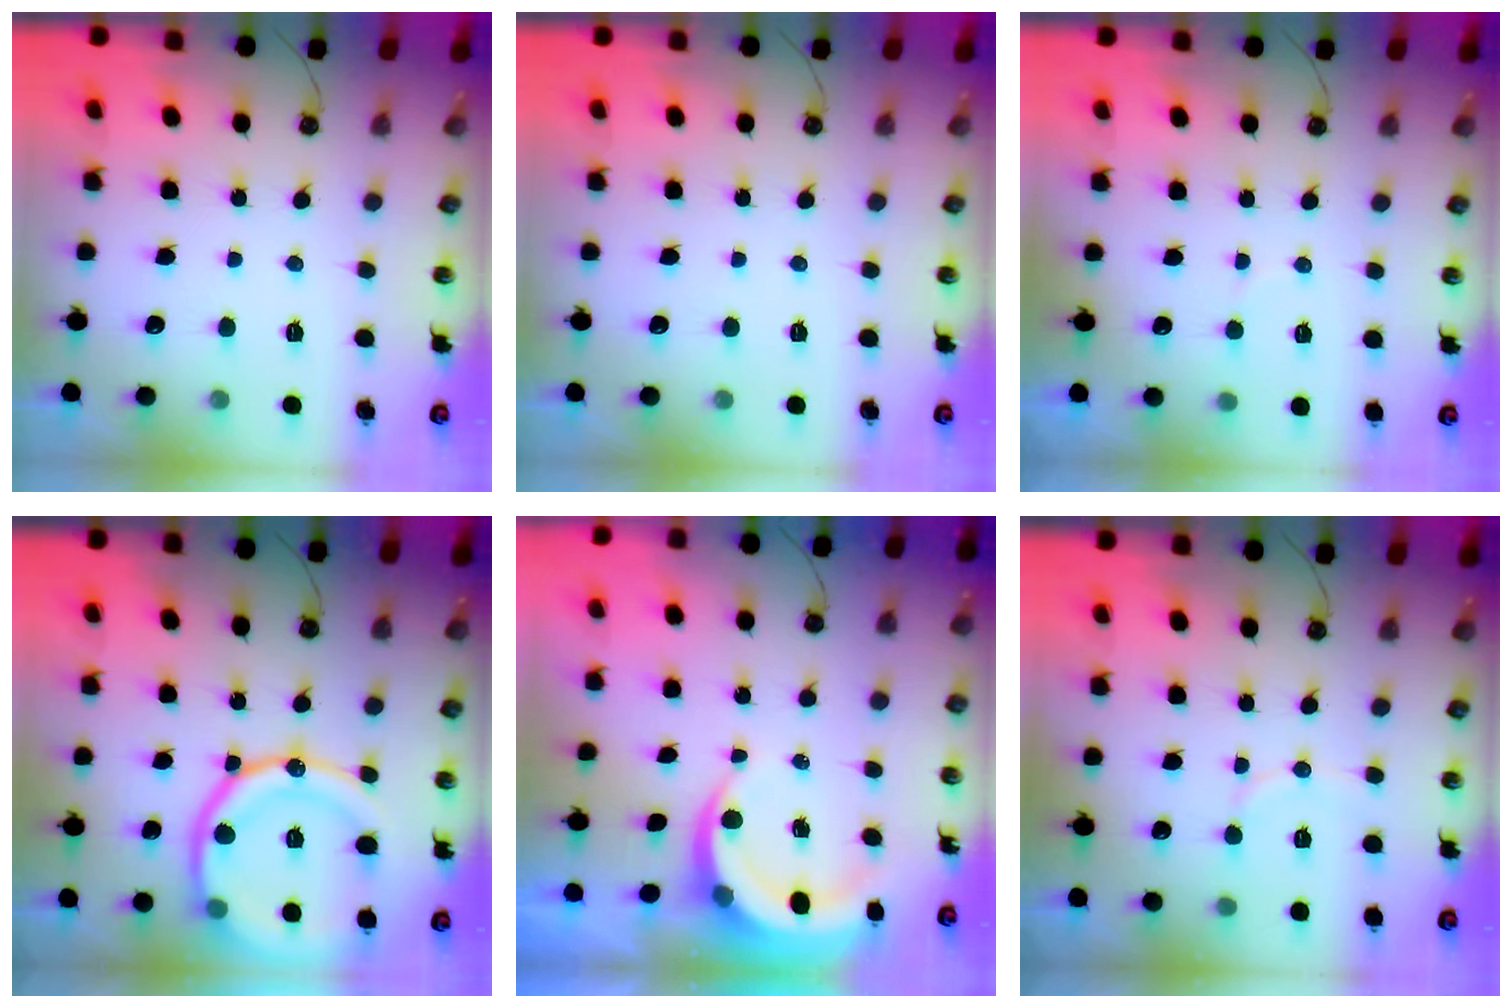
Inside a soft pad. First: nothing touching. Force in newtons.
{"total": 0.0}
{"total": 2.3, "press": 2.0, "slide": 1.2}
{"total": 22.3, "press": 22.2, "slide": 2.5}
{"total": 5.6, "press": 5.6, "slide": 0.4}
{"total": 6.9, "press": 6.9, "slide": 0.7}